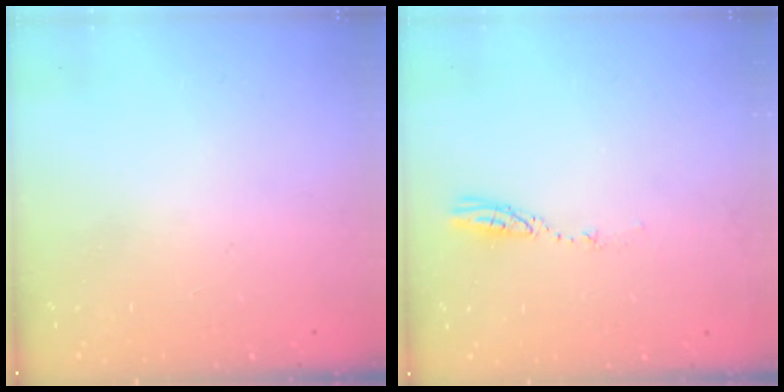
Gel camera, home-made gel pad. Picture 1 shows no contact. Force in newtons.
{"total": 3.8, "press": 3.8, "slide": 0.4}